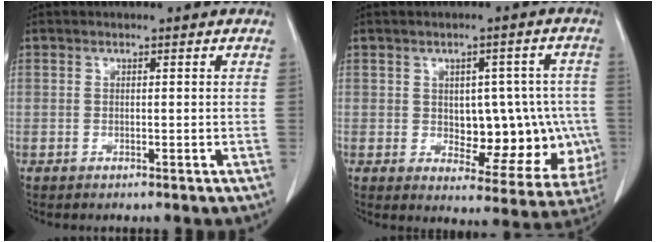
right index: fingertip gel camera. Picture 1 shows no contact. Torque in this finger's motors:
{"motor_torque": [0.35, 0.06, 0.19, 0.02]}